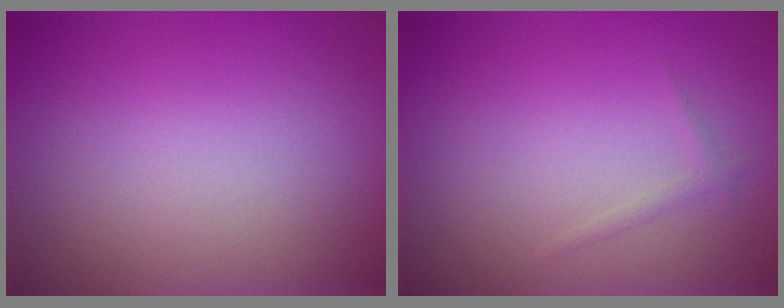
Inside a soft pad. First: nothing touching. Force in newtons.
{"total": 0.7, "press": 0.7, "slide": 0.0}